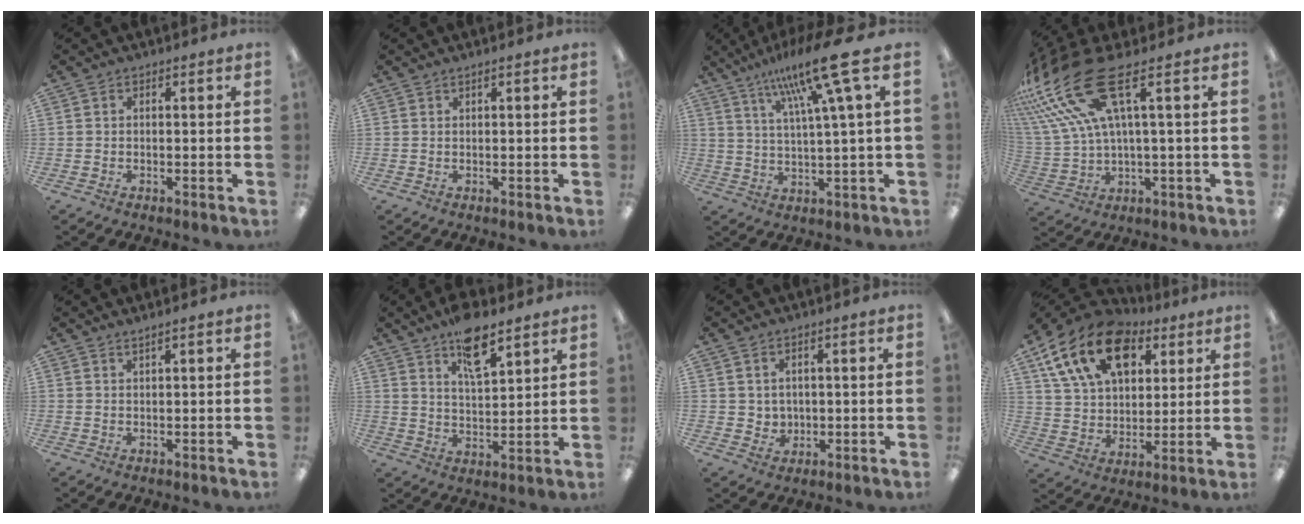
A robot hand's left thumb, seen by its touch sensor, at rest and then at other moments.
{"total": 0.9, "force": [0.5, 0.0, 0.7], "torque": [-0.013, -0.001, 0.010]}
{"total": 15.9, "force": [8.8, 1.1, 13.2], "torque": [-0.236, -0.035, 0.132]}
{"total": 19.3, "force": [9.7, 6.4, 15.5], "torque": [-0.328, -0.047, 0.163]}
{"total": 1.4, "force": [1.1, -0.1, 0.8], "torque": [-0.016, -0.002, 0.020]}
{"total": 10.1, "force": [7.2, 3.4, 6.2], "torque": [-0.092, -0.037, 0.122]}
{"total": 3.3, "force": [1.8, 2.6, 0.8], "torque": [-0.017, -0.004, 0.032]}
{"total": 19.2, "force": [10.3, 12.0, 10.9], "torque": [-0.188, -0.031, 0.188]}